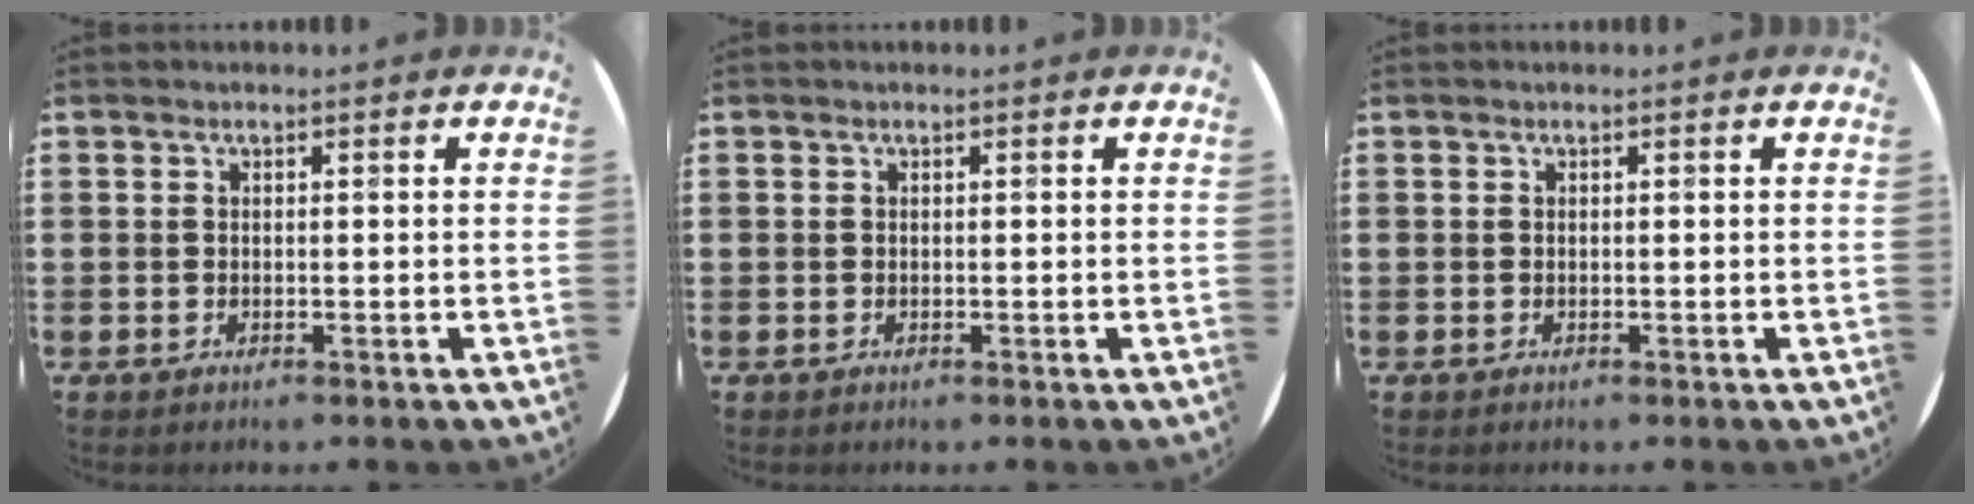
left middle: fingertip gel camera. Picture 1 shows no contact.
{"total": 0.0}
{"total": 0.0}